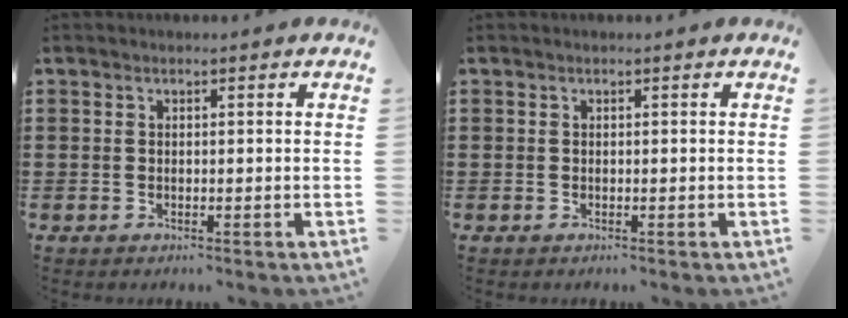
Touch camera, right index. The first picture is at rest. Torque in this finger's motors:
{"motor_torque": [-0.75, 1.39, 0.00, 0.00]}